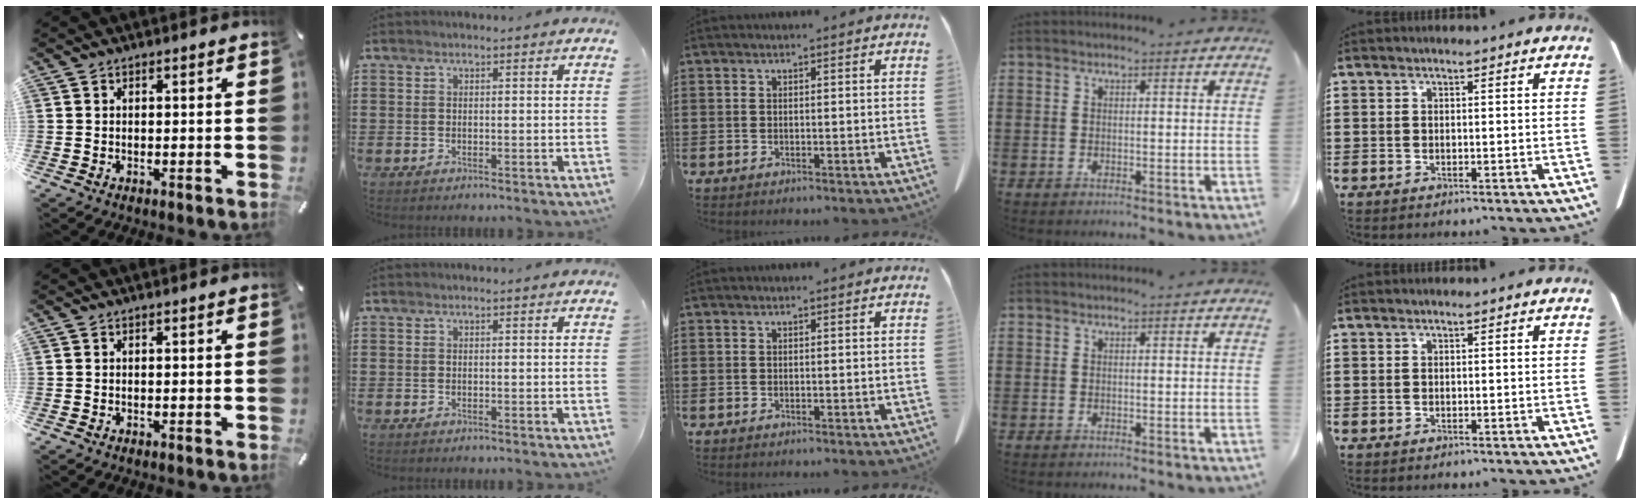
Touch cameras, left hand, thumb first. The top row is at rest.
{}